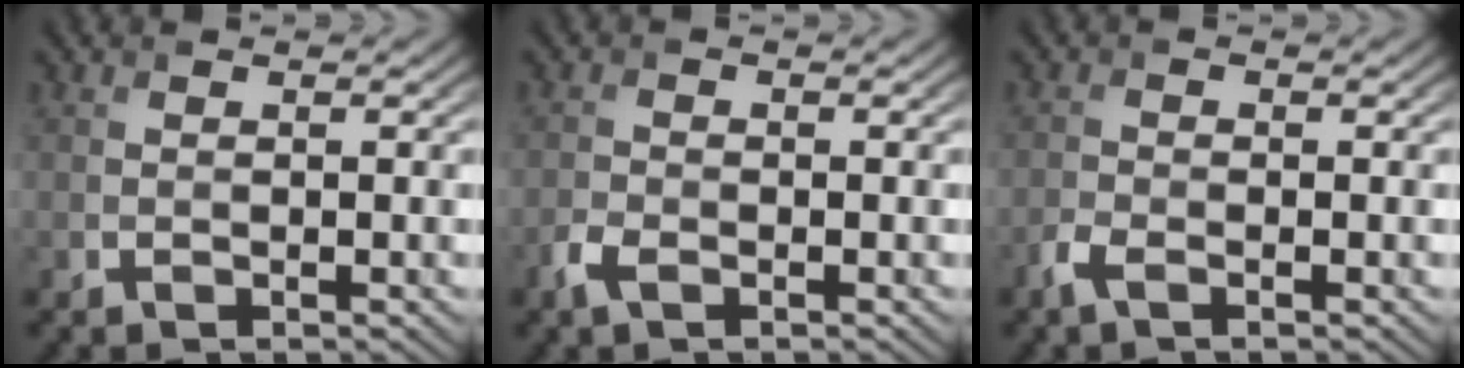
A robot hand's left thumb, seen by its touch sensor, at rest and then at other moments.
{"total": 2.2, "force": [-1.4, 1.0, 1.4], "torque": [-0.035, -0.003, -0.034]}
{"total": 2.0, "force": [-1.3, 0.6, 1.3], "torque": [-0.036, -0.003, -0.034]}